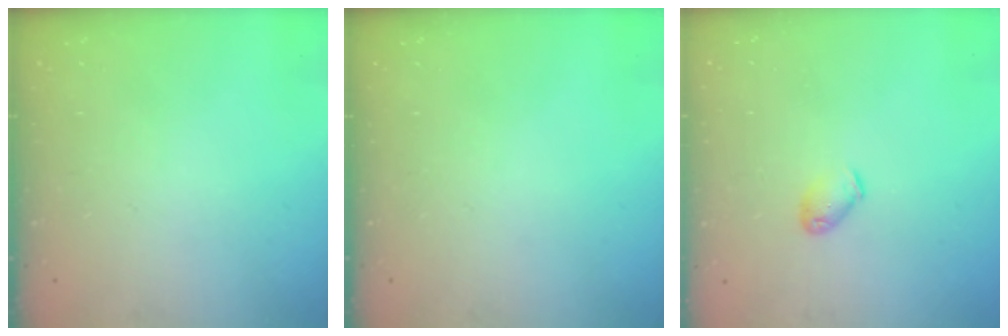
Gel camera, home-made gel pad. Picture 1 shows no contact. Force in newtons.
{"total": 0.0}
{"total": 4.2, "press": 4.2, "slide": 0.7}